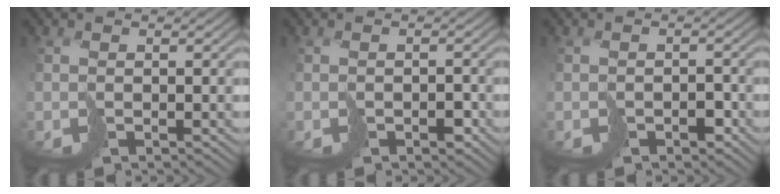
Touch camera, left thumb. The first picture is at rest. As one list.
[{"total": 1.8, "force": [-1.0, 1.2, 1.0], "torque": [-0.016, -0.006, -0.016]}, {"total": 2.1, "force": [-1.3, 1.3, 1.1], "torque": [-0.015, -0.003, -0.023]}]